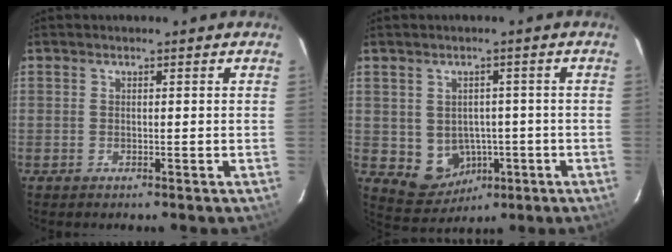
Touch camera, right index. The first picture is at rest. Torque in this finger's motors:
{"motor_torque": [0.19, -0.19, 0.02, 0.01]}